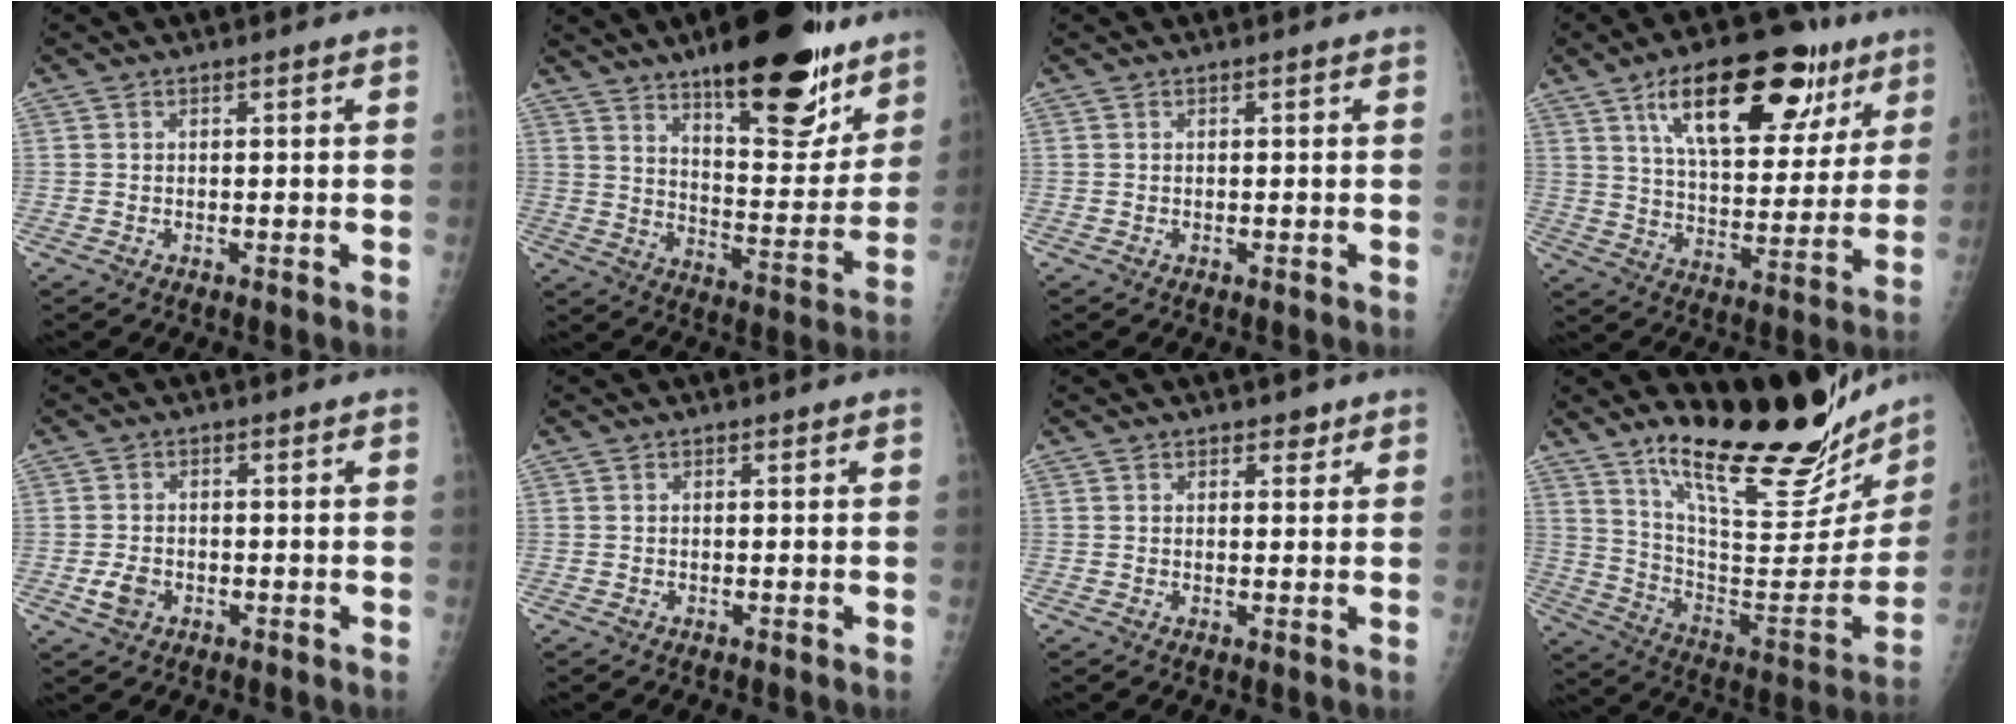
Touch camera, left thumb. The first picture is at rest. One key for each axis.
{"total": 22.4, "fx": 15.0, "fy": 7.6, "fz": 14.7, "tx": -0.158, "ty": -0.086, "tz": 0.224}
{"total": 0.0}
{"total": 24.1, "fx": 12.6, "fy": 11.0, "fz": 17.3, "tx": -0.219, "ty": -0.023, "tz": 0.199}
{"total": 3.1, "fx": -1.0, "fy": 2.4, "fz": 1.8, "tx": -0.031, "ty": 0.001, "tz": -0.016}
{"total": 0.0}
{"total": 1.9, "fx": 1.3, "fy": 1.2, "fz": 0.7, "tx": 0.008, "ty": -0.006, "tz": 0.014}
{"total": 29.4, "fx": 22.6, "fy": 7.6, "fz": 17.3, "tx": -0.226, "ty": -0.136, "tz": 0.335}